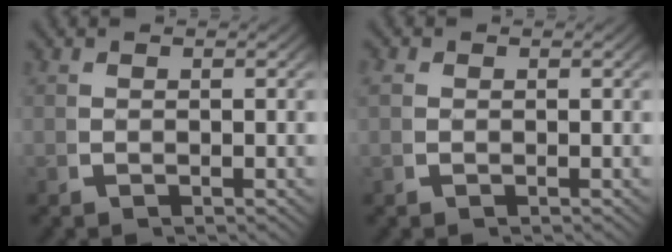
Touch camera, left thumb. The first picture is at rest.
{"total": 1.0, "force": [0.1, 0.9, 0.4], "torque": [-0.015, -0.004, 0.004]}